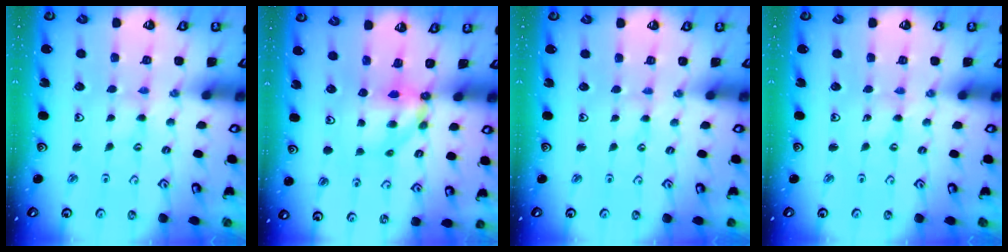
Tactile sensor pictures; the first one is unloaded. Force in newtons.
{"total": 6.2, "press": 6.1, "slide": 0.7}
{"total": 0.0}
{"total": 0.0}